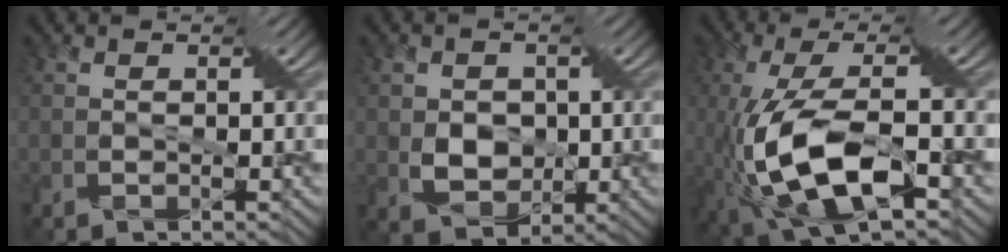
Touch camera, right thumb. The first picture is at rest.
{"total": 4.7, "force": [0.3, 3.8, 2.8], "torque": [-0.079, -0.009, -0.002]}
{"total": 12.8, "force": [-3.5, 3.8, 11.7], "torque": [-0.263, -0.003, -0.065]}